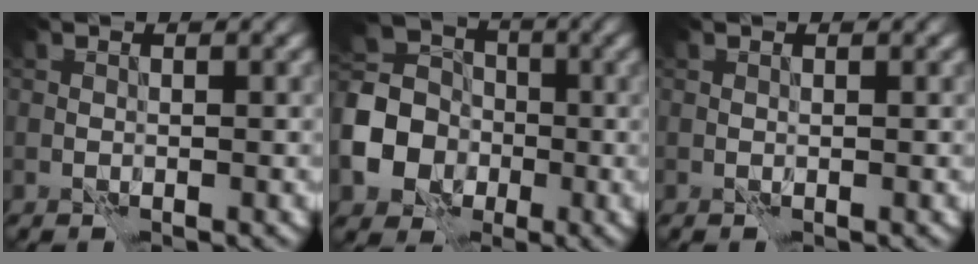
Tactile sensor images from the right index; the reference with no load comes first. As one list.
[{"total": 7.7, "force": [-2.0, 6.7, 3.2], "torque": [-0.088, 0.000, -0.054]}, {"total": 0.0}]